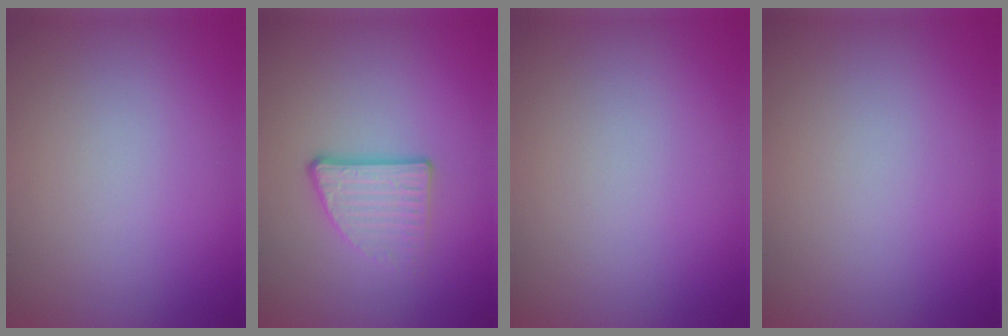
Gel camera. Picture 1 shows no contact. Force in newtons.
{"total": 3.5, "press": 2.3, "slide": 2.6}
{"total": 0.0}
{"total": 0.0}